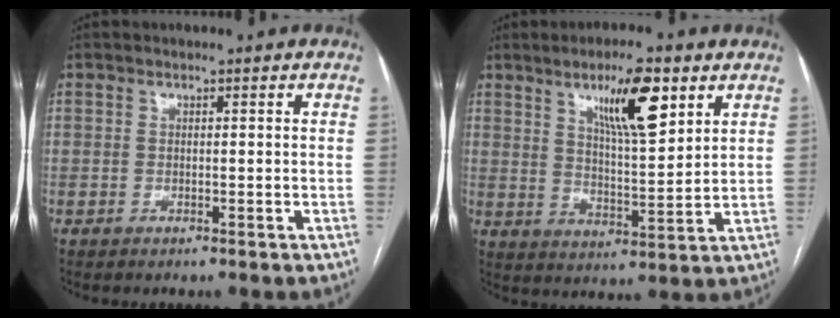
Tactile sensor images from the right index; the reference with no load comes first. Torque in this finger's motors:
{"motor_torque": [0.72, 0.50, 0.57, 0.11]}